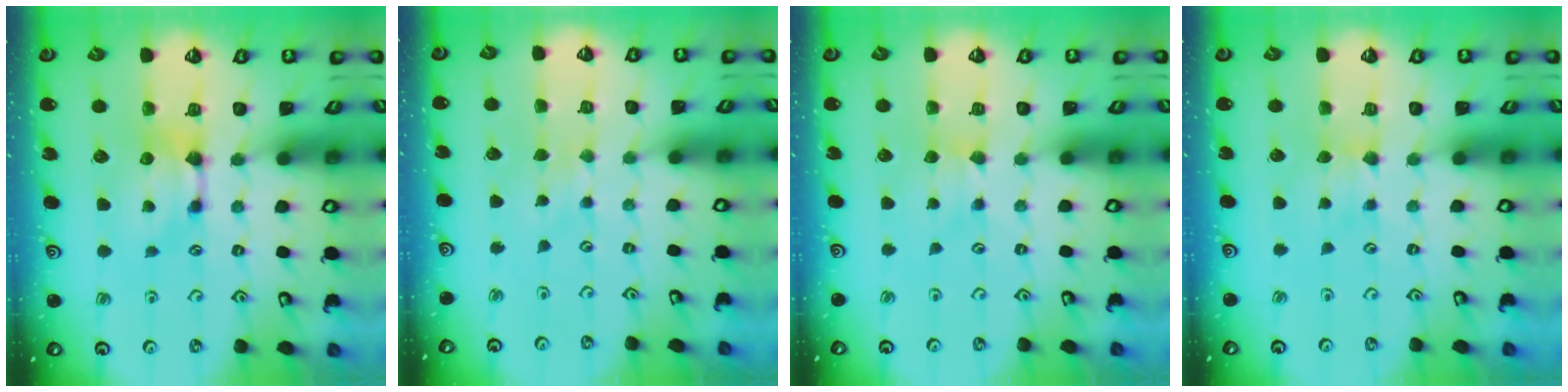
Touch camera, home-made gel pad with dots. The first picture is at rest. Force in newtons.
{"total": 3.5, "press": 3.4, "slide": 0.5}
{"total": 1.1, "press": 1.0, "slide": 0.6}
{"total": 2.6, "press": 2.6, "slide": 0.5}